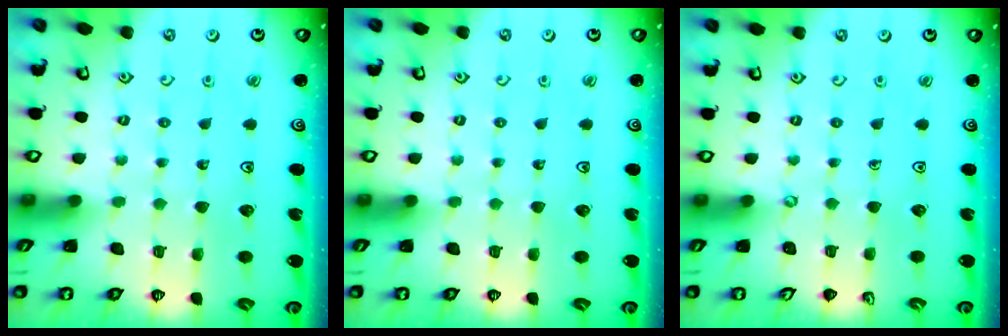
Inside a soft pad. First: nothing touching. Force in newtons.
{"total": 0.0}
{"total": 0.0}